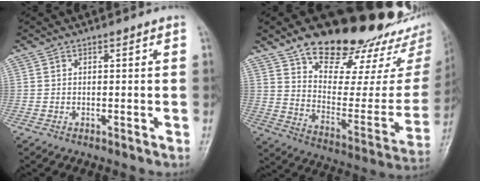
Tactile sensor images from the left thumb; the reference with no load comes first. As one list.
[{"total": 32.8, "force": [23.2, 13.1, 19.1], "torque": [-0.240, -0.086, 0.333]}]